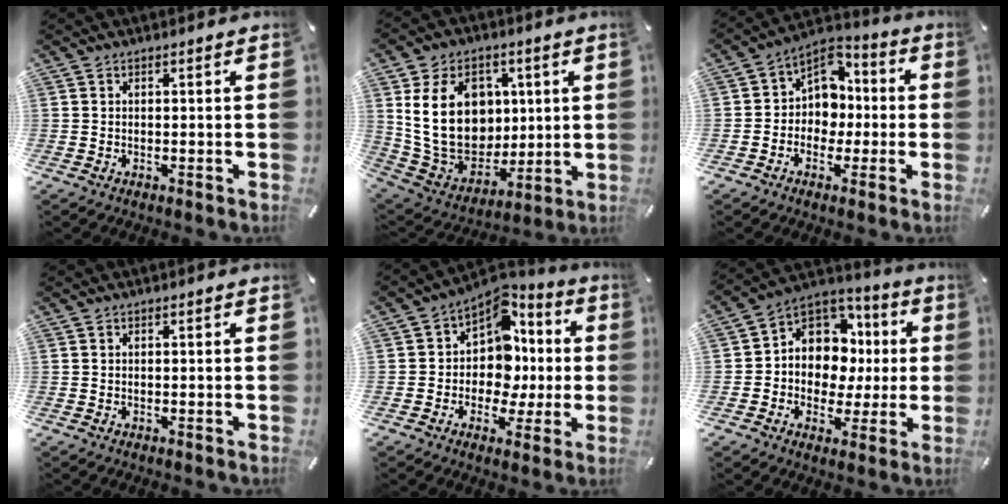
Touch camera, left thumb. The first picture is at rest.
{"total": 20.2, "force": [4.0, 15.9, 11.8], "torque": [-0.217, -0.018, 0.078]}
{"total": 8.4, "force": [-0.8, 7.8, 2.8], "torque": [-0.048, 0.006, -0.013]}
{"total": 0.0}
{"total": 11.7, "force": [1.6, 10.1, 5.7], "torque": [-0.091, -0.022, 0.040]}
{"total": 11.0, "force": [1.7, 10.2, 3.8], "torque": [-0.067, -0.021, 0.041]}